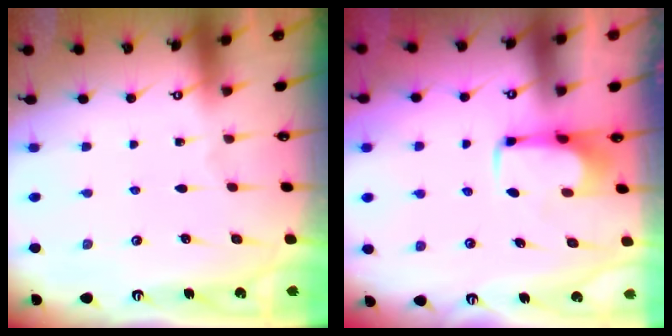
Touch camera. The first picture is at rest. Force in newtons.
{"total": 2.1, "press": 2.1, "slide": 0.4}